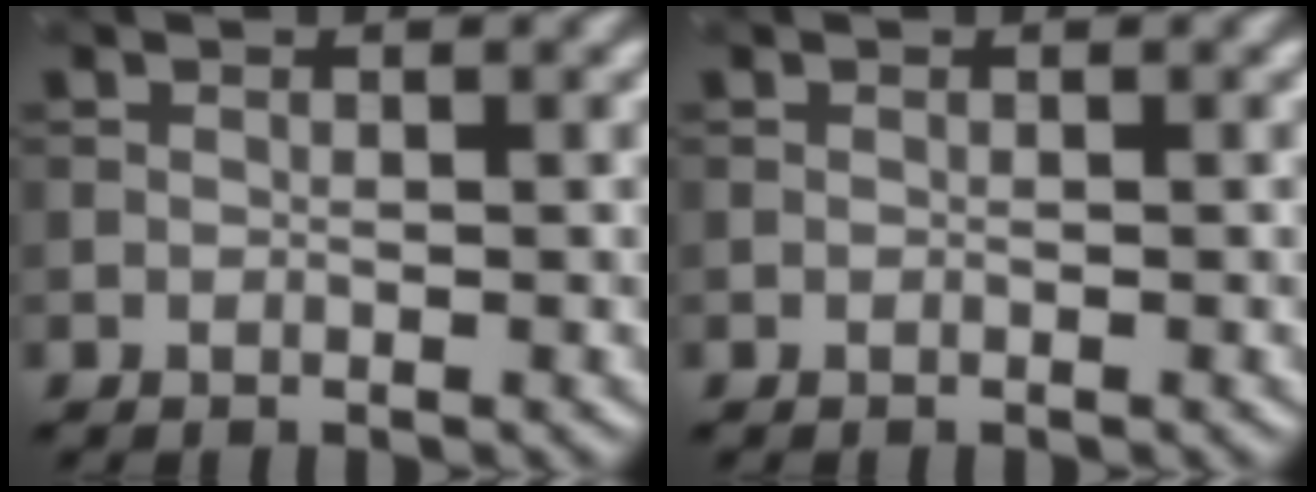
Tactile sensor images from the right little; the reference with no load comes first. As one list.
[{"total": 0.0}]